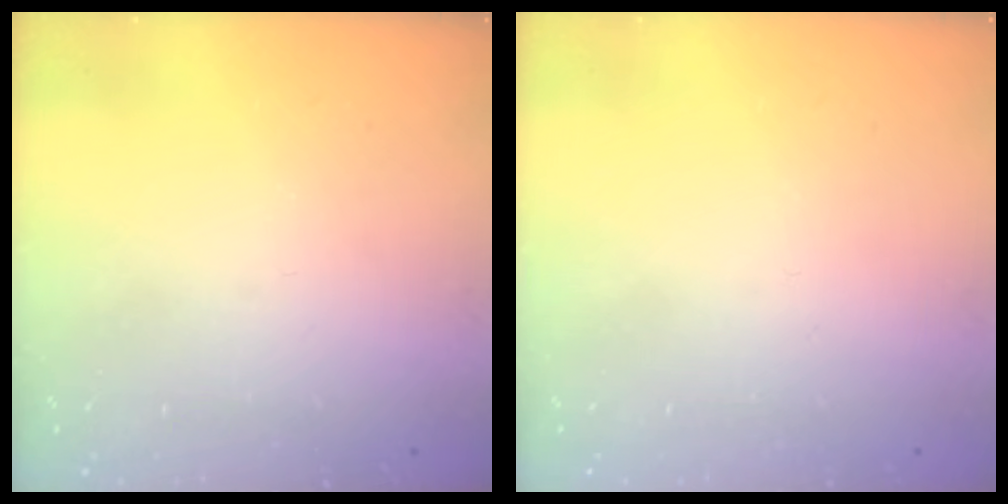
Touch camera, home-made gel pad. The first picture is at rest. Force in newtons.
{"total": 1.7, "press": 1.7, "slide": 0.1}